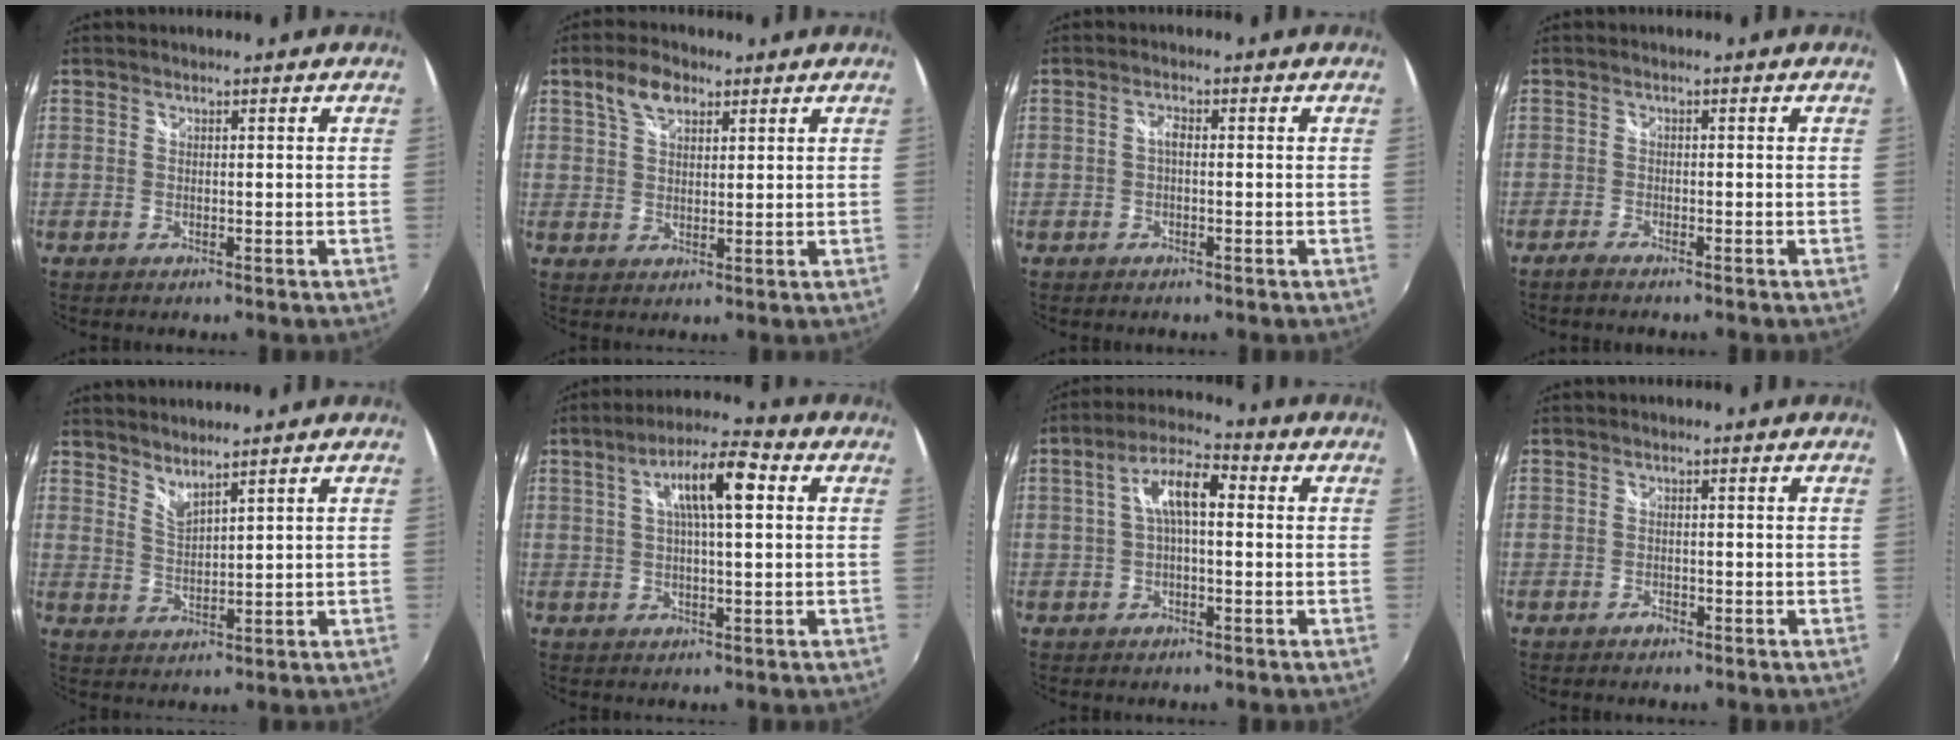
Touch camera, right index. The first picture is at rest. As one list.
[{"total": 5.7, "force": [3.2, 3.1, 3.6], "torque": [-0.066, 0.015, 0.058]}, {"total": 1.4, "force": [-0.3, 0.7, 1.3], "torque": [-0.024, 0.006, -0.007]}, {"total": 2.1, "force": [-1.9, 0.3, 0.9], "torque": [-0.028, -0.007, -0.038]}, {"total": 3.6, "force": [3.4, 0.0, 1.3], "torque": [-0.023, -0.007, 0.057]}, {"total": 9.6, "force": [2.5, 2.2, 9.0], "torque": [-0.156, 0.020, 0.040]}, {"total": 7.6, "force": [0.7, 2.8, 7.1], "torque": [-0.138, 0.023, 0.010]}, {"total": 1.1, "force": [-0.9, 0.7, 0.3], "torque": [-0.005, -0.001, -0.015]}]